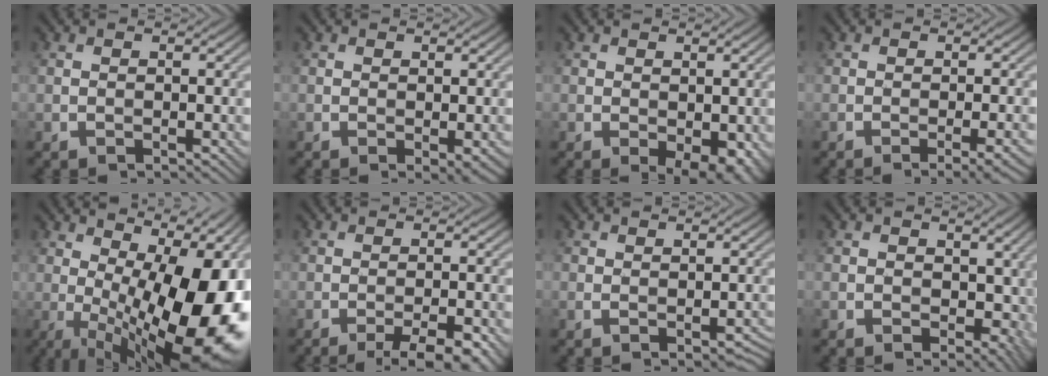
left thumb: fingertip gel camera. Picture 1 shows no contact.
{"total": 0.7, "force": [-0.1, 0.2, 0.7], "torque": [-0.013, -0.003, -0.002]}
{"total": 3.5, "force": [-1.1, 2.0, 2.7], "torque": [-0.033, -0.008, -0.010]}
{"total": 2.4, "force": [-1.2, 0.3, 2.1], "torque": [-0.026, 0.010, -0.026]}
{"total": 20.4, "force": [-0.4, 8.5, 18.6], "torque": [-0.218, 0.010, -0.009]}
{"total": 5.3, "force": [-3.5, 0.9, 3.9], "torque": [-0.054, 0.011, -0.048]}
{"total": 1.6, "force": [-0.7, 0.7, 1.3], "torque": [-0.020, -0.004, -0.009]}
{"total": 5.2, "force": [-0.3, 3.9, 3.4], "torque": [-0.038, -0.014, -0.002]}